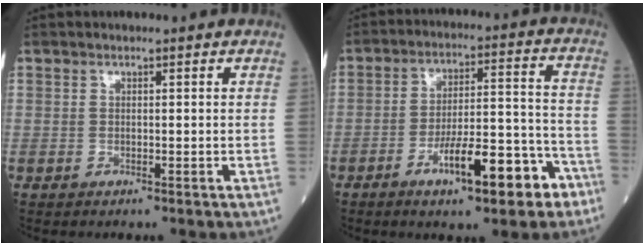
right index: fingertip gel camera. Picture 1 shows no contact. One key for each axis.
{"total": 12.7, "fx": -6.9, "fy": 3.0, "fz": 10.2, "tx": -0.156, "ty": 0.022, "tz": -0.101}